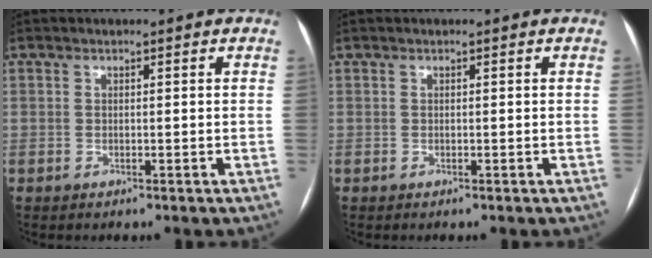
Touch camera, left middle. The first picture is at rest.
{"total": 0.0}